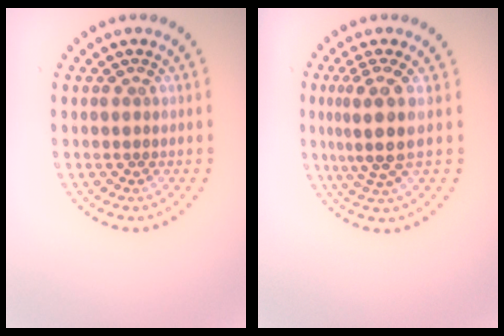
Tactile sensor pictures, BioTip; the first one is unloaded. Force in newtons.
{"total": 3.4, "press": 2.6, "slide": 2.1}